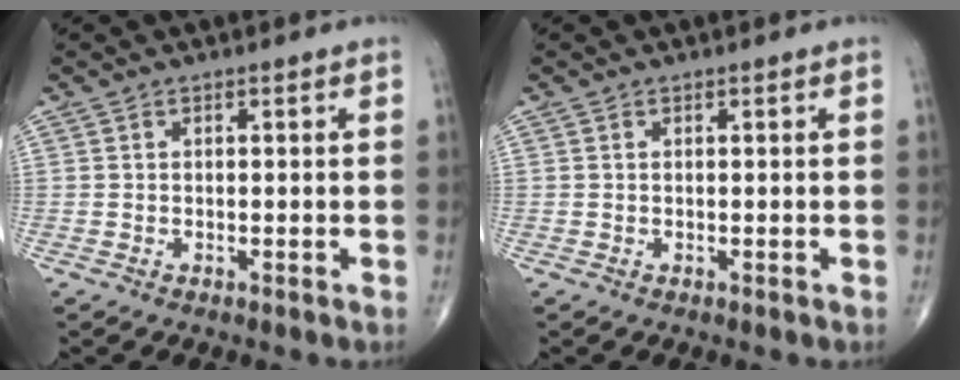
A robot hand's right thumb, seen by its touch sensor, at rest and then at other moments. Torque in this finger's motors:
{"motor_torque": [-0.20, 0.68, -0.04, -0.06, 0.00]}